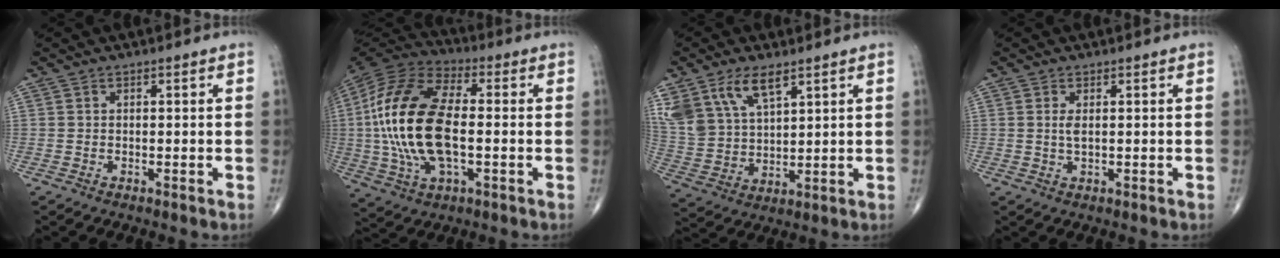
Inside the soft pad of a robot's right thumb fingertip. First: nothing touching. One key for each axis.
{"total": 22.5, "fx": -0.8, "fy": 10.9, "fz": 19.7, "tx": -0.414, "ty": 0.012, "tz": -0.018}
{"total": 14.0, "fx": 8.1, "fy": 7.5, "fz": 8.7, "tx": -0.174, "ty": -0.020, "tz": 0.168}
{"total": 1.9, "fx": 0.3, "fy": 0.6, "fz": 1.7, "tx": -0.038, "ty": -0.002, "tz": 0.011}